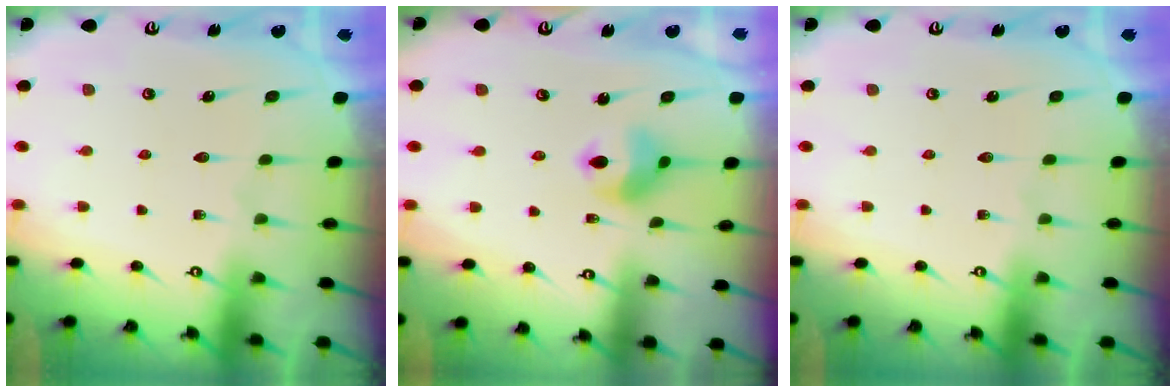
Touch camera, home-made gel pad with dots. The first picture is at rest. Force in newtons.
{"total": 9.0, "press": 8.9, "slide": 1.6}
{"total": 0.0}